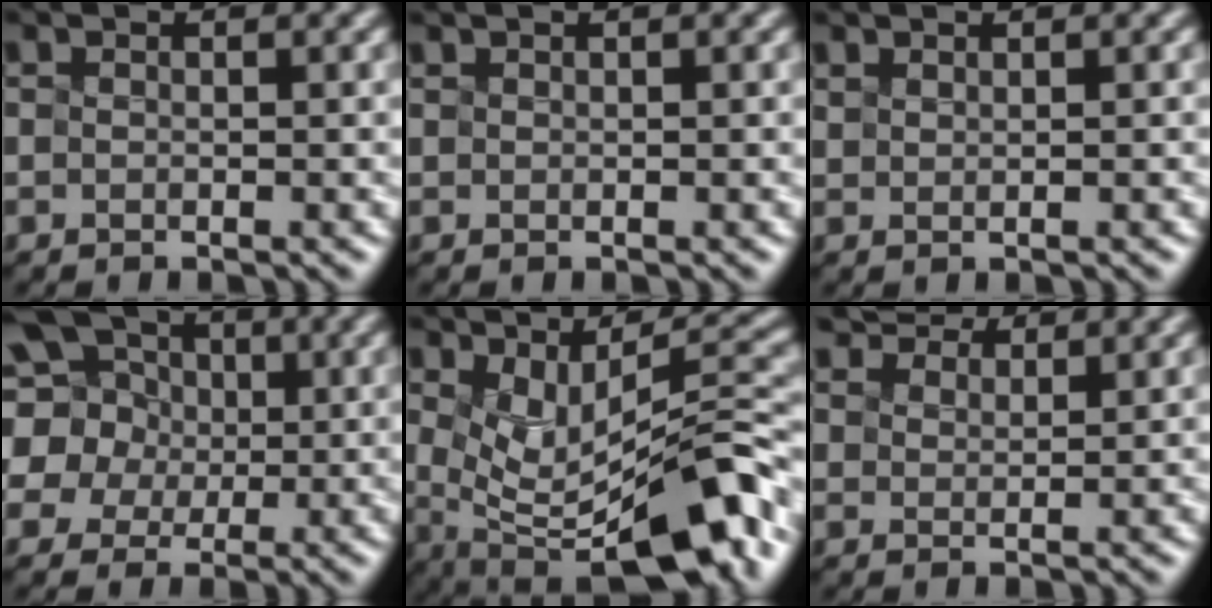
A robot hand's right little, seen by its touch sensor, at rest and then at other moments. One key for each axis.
{"total": 1.8, "fx": 1.2, "fy": 0.9, "fz": 1.1, "tx": -0.009, "ty": 0.021, "tz": 0.014}
{"total": 2.2, "fx": 1.6, "fy": 1.0, "fz": 1.1, "tx": -0.014, "ty": 0.024, "tz": 0.023}
{"total": 8.6, "fx": 3.3, "fy": 7.1, "fz": 3.5, "tx": -0.083, "ty": 0.037, "tz": 0.054}
{"total": 9.7, "fx": -0.1, "fy": 3.4, "fz": 9.1, "tx": -0.149, "ty": 0.005, "tz": 0.034}
{"total": 4.0, "fx": 3.9, "fy": 0.9, "fz": 0.4, "tx": -0.035, "ty": 0.006, "tz": 0.088}